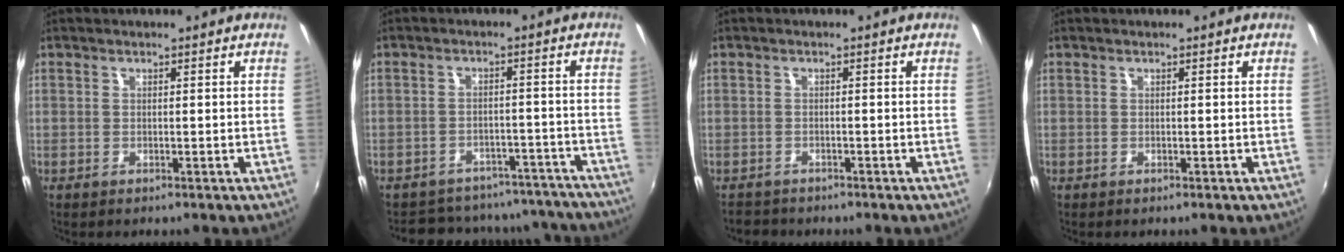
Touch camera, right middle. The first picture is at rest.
{"total": 19.3, "force": [-17.2, 7.3, 4.9], "torque": [-0.104, 0.037, -0.203]}
{"total": 2.7, "force": [-2.4, 1.2, 0.1], "torque": [-0.014, -0.004, -0.044]}
{"total": 0.0}